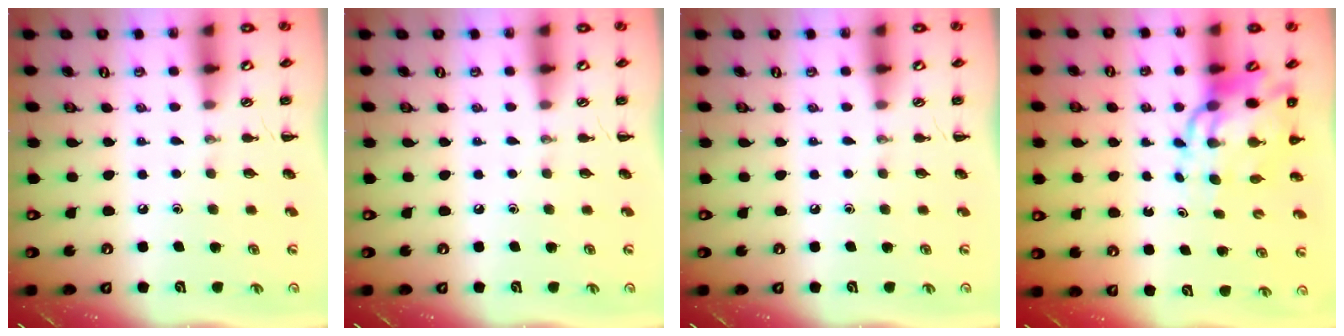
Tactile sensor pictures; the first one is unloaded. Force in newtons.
{"total": 0.0}
{"total": 0.0}
{"total": 13.2, "press": 12.5, "slide": 4.2}